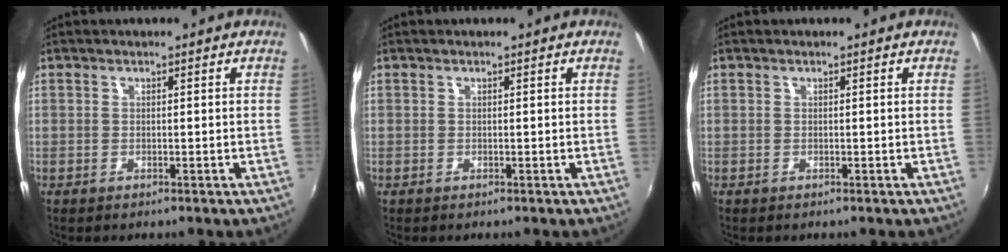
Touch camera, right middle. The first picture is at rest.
{"total": 0.0}
{"total": 0.0}